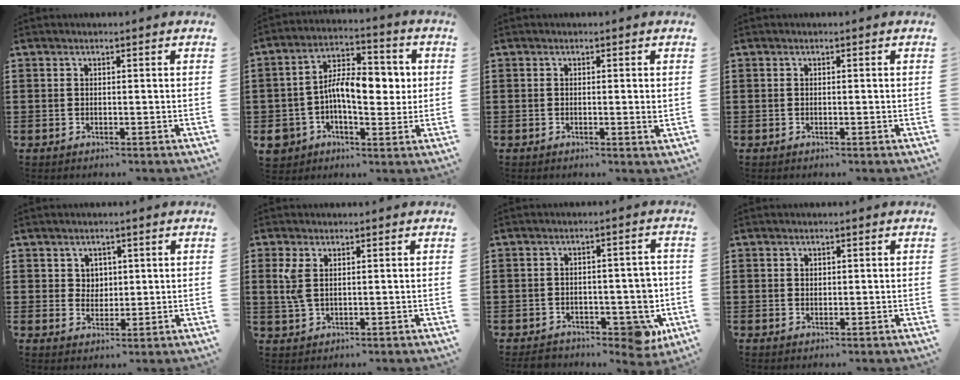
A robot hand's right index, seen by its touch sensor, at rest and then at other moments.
{"total": 10.8, "force": [0.1, 6.9, 8.4], "torque": [-0.150, 0.016, 0.002]}
{"total": 1.1, "force": [0.0, 0.2, 1.1], "torque": [-0.021, -0.001, 0.000]}
{"total": 0.0}
{"total": 2.5, "force": [1.4, 2.1, 0.3], "torque": [-0.015, 0.009, 0.025]}
{"total": 3.7, "force": [1.2, 1.8, 3.0], "torque": [-0.078, 0.001, 0.017]}
{"total": 6.7, "force": [-3.1, 4.0, 4.4], "torque": [-0.058, 0.011, -0.055]}
{"total": 0.6, "force": [0.4, 0.4, -0.1], "torque": [0.000, 0.002, 0.009]}